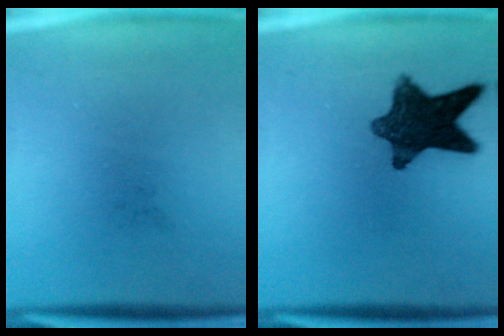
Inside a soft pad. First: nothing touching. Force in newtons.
{"total": 11.3}